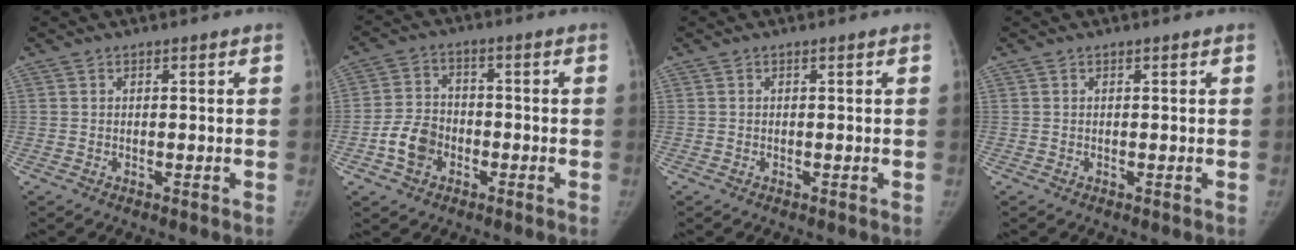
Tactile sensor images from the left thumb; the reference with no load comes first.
{"total": 7.1, "force": [-2.8, 5.5, 3.6], "torque": [-0.052, 0.024, -0.053]}
{"total": 0.0}
{"total": 0.0}